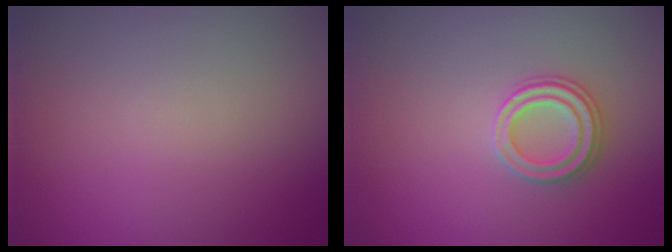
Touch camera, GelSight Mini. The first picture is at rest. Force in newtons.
{"total": 2.4, "press": 2.3, "slide": 0.6}